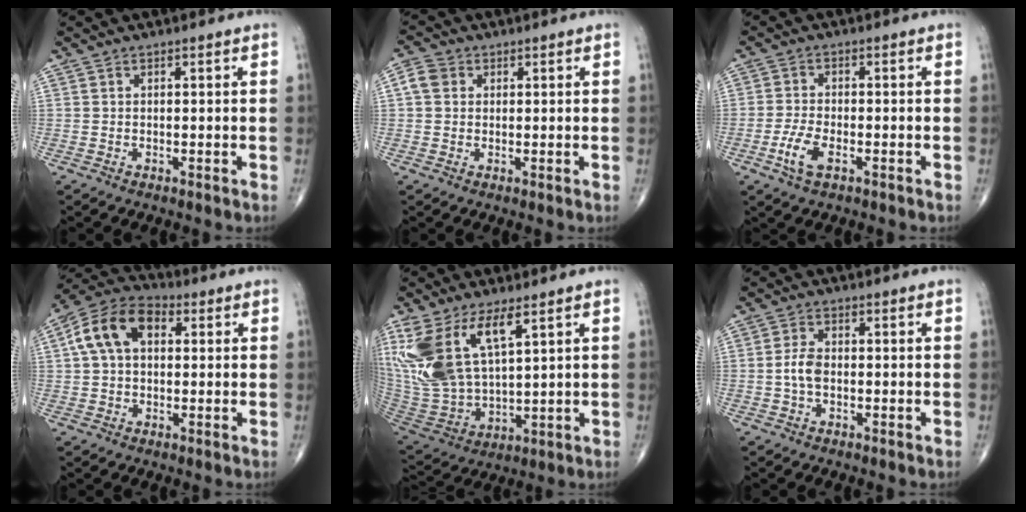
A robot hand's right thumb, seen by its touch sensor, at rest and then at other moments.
{"total": 3.5, "force": [0.8, 3.0, 1.7], "torque": [-0.027, 0.009, 0.010]}
{"total": 5.0, "force": [-2.1, 2.2, 3.9], "torque": [-0.087, 0.008, -0.039]}
{"total": 11.5, "force": [2.4, 7.5, 8.5], "torque": [-0.156, 0.031, 0.032]}
{"total": 18.4, "force": [8.1, 8.4, 14.2], "torque": [-0.299, -0.032, 0.175]}
{"total": 3.5, "force": [-0.6, 2.0, 2.8], "torque": [-0.060, 0.009, -0.016]}